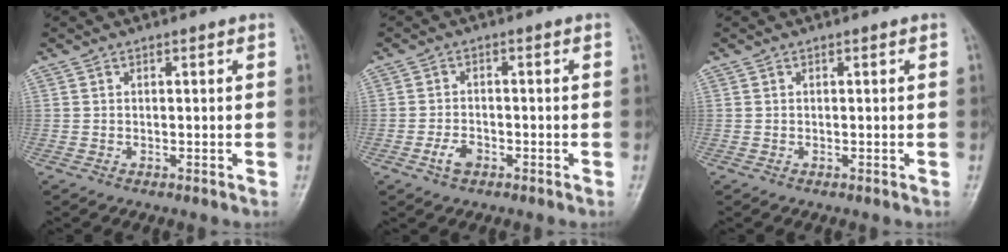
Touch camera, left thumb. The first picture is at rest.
{"total": 3.3, "force": [-1.7, 2.0, 2.0], "torque": [-0.035, 0.011, -0.032]}
{"total": 0.0}